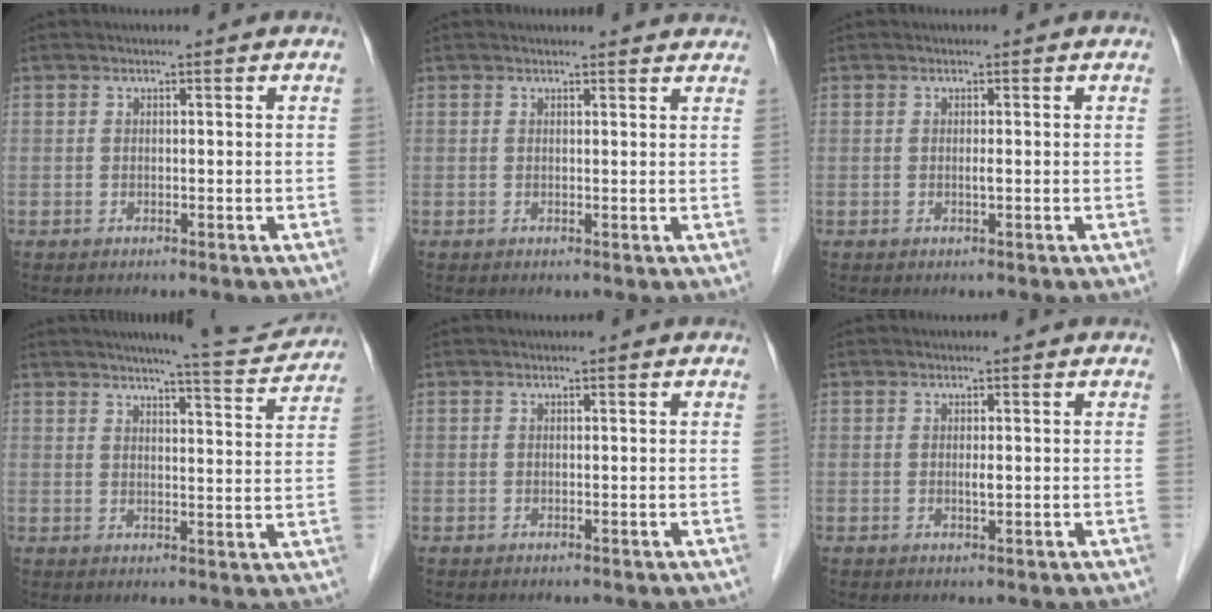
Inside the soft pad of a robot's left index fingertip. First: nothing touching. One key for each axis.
{"total": 4.1, "fx": 4.0, "fy": 0.7, "fz": 0.6, "tx": -0.008, "ty": 0.001, "tz": 0.033}
{"total": 0.6, "fx": 0.0, "fy": 0.0, "fz": 0.6, "tx": -0.012, "ty": -0.001, "tz": -0.002}
{"total": 9.7, "fx": 9.3, "fy": 0.1, "fz": 3.0, "tx": -0.043, "ty": -0.009, "tz": 0.108}
{"total": 0.0}
{"total": 0.9, "fx": 0.1, "fy": 0.1, "fz": 0.9, "tx": -0.017, "ty": -0.003, "tz": 0.001}